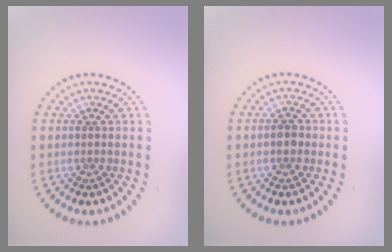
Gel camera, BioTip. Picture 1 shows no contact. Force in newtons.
{"total": 1.4, "press": 1.4, "slide": 0.1}